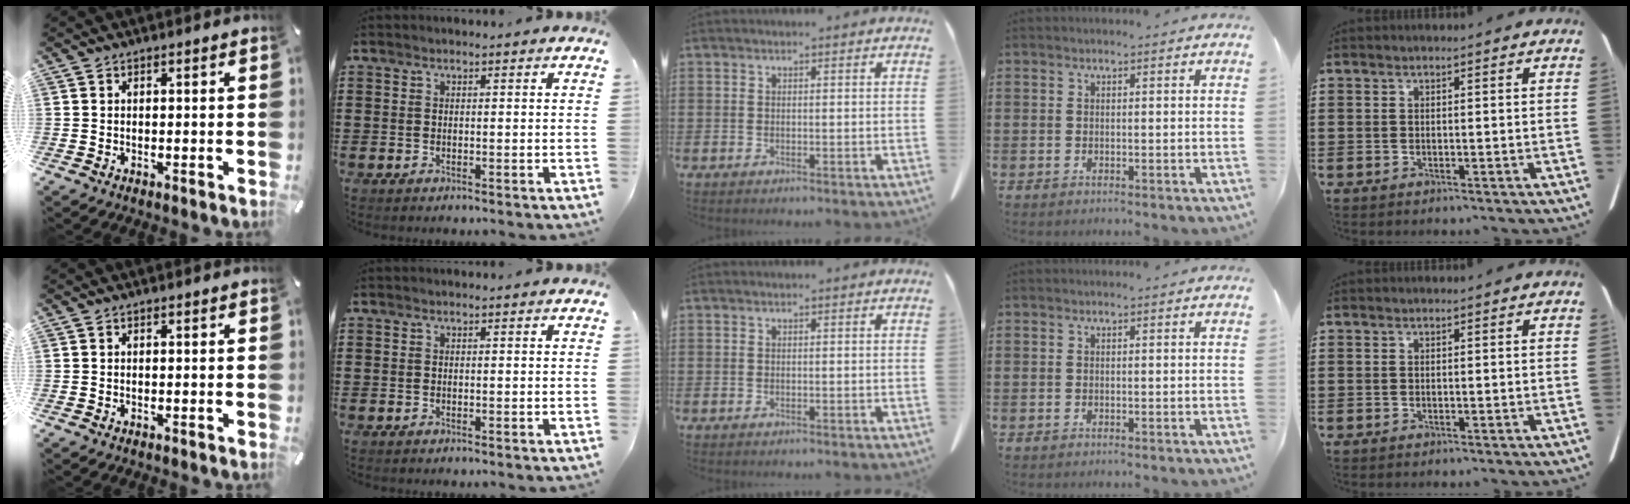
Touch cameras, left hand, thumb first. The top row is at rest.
{}